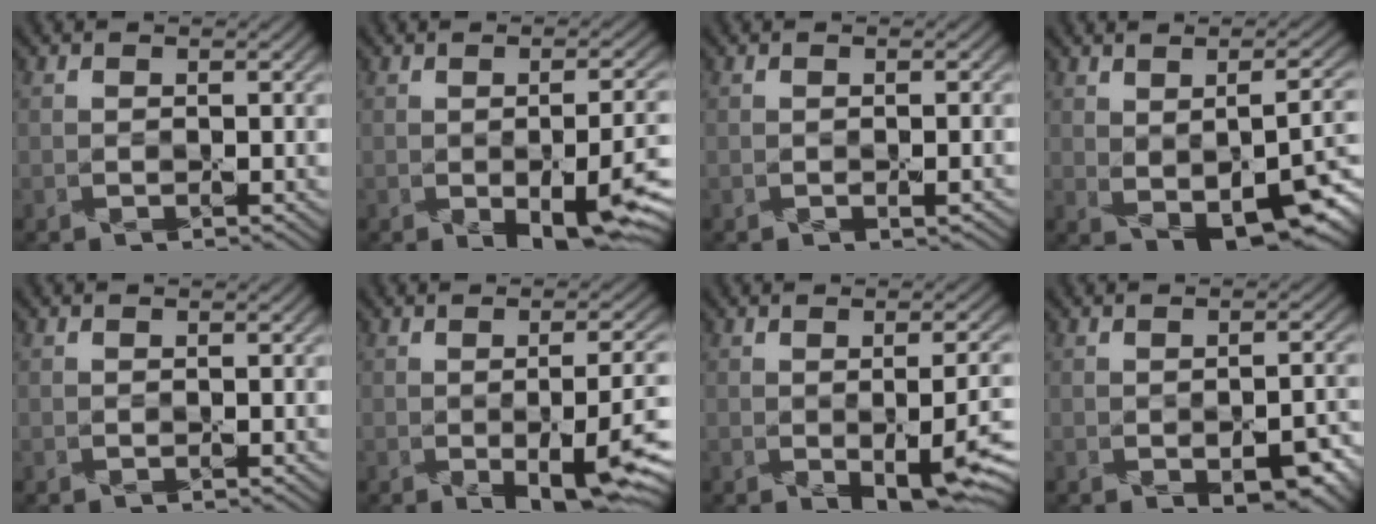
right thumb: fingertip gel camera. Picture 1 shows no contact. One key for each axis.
{"total": 8.9, "fx": -2.2, "fy": 3.7, "fz": 7.9, "tx": -0.112, "ty": -0.030, "tz": -0.006}
{"total": 0.8, "fx": -0.3, "fy": 0.1, "fz": 0.7, "tx": -0.013, "ty": 0.000, "tz": -0.004}
{"total": 10.6, "fx": -1.7, "fy": 4.9, "fz": 9.2, "tx": -0.138, "ty": -0.016, "tz": -0.010}
{"total": 0.0}
{"total": 10.0, "fx": -1.9, "fy": 3.9, "fz": 9.0, "tx": -0.117, "ty": -0.020, "tz": -0.004}
{"total": 7.9, "fx": -1.4, "fy": 3.1, "fz": 7.1, "tx": -0.095, "ty": -0.016, "tz": 0.004}
{"total": 5.0, "fx": -1.7, "fy": 2.4, "fz": 4.0, "tx": -0.060, "ty": -0.019, "tz": -0.011}